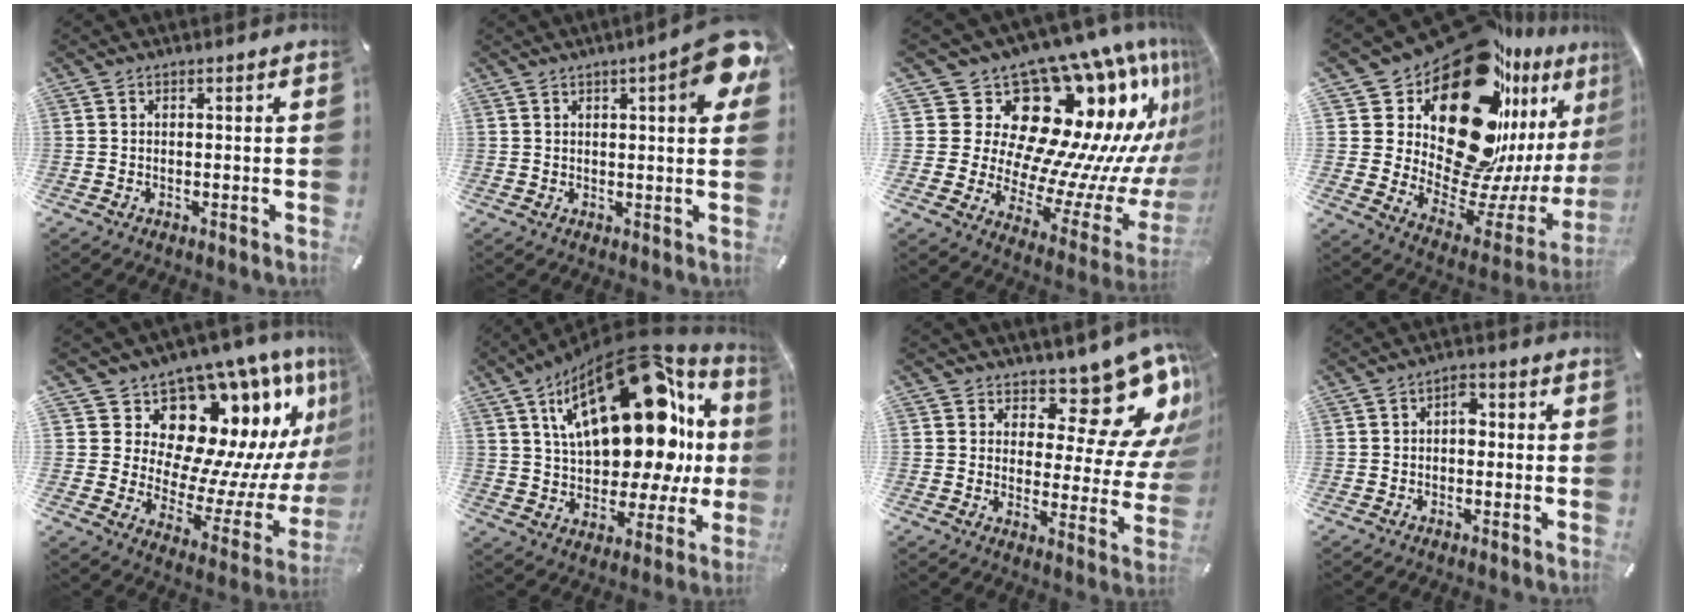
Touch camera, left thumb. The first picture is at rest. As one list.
[{"total": 9.6, "force": [4.2, 2.0, 8.4], "torque": [-0.111, -0.021, 0.064]}, {"total": 27.1, "force": [14.3, 14.6, 17.9], "torque": [-0.247, -0.196, 0.289]}, {"total": 30.2, "force": [17.3, 15.7, 19.1], "torque": [-0.269, -0.193, 0.334]}, {"total": 15.3, "force": [11.2, 8.4, 6.2], "torque": [-0.056, -0.143, 0.192]}, {"total": 29.7, "force": [9.7, 15.5, 23.4], "torque": [-0.363, -0.070, 0.163]}, {"total": 15.1, "force": [10.7, 7.3, 7.8], "torque": [-0.100, -0.105, 0.180]}, {"total": 3.5, "force": [-0.3, 2.2, 2.7], "torque": [-0.046, 0.010, -0.010]}]